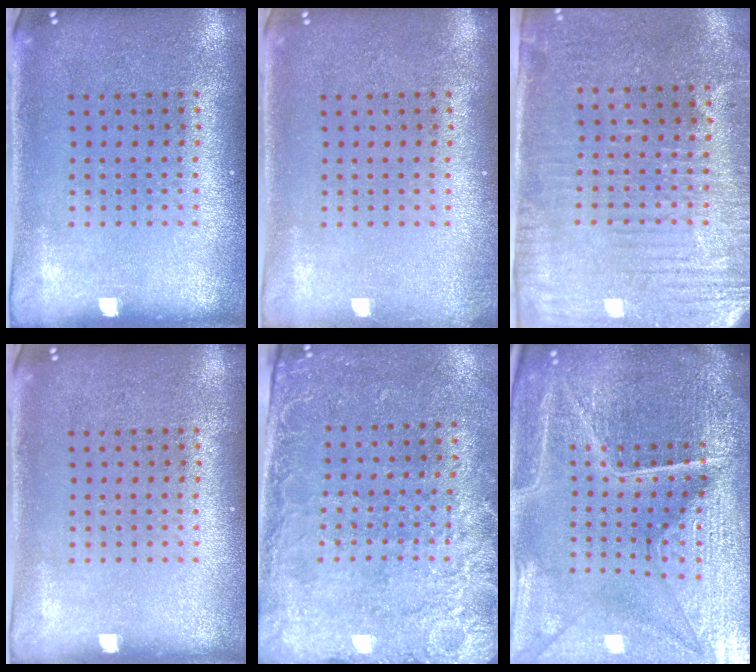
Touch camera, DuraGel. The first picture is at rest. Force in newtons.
{"total": 0.6, "press": 0.6, "slide": 0.1}
{"total": 3.1, "press": 2.8, "slide": 1.4}
{"total": 0.0}
{"total": 2.5, "press": 2.2, "slide": 1.3}
{"total": 6.2, "press": 5.5, "slide": 2.8}